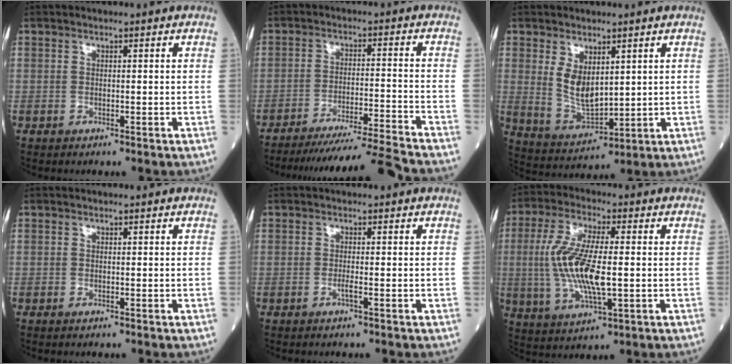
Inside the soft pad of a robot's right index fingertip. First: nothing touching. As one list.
[{"total": 13.4, "force": [-12.5, -2.7, 3.8], "torque": [-0.048, -0.015, -0.196]}, {"total": 7.0, "force": [2.3, 3.3, 5.8], "torque": [-0.113, -0.010, 0.059]}, {"total": 0.0}, {"total": 0.8, "force": [-0.5, -0.2, 0.7], "torque": [-0.013, 0.000, -0.010]}, {"total": 12.0, "force": [-0.4, 3.0, 11.7], "torque": [-0.248, -0.005, -0.006]}]